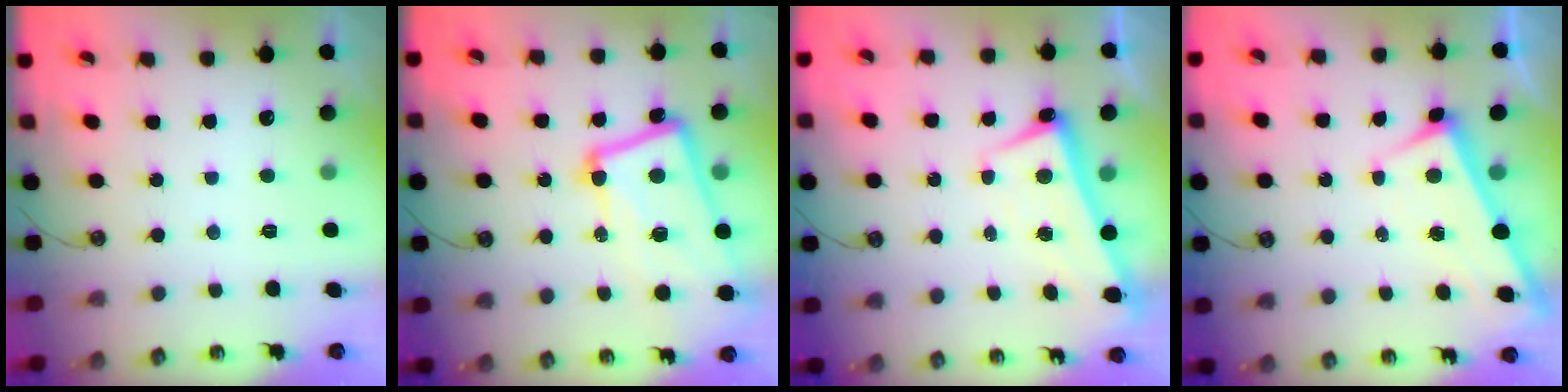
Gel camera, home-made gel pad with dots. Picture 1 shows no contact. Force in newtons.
{"total": 16.7, "press": 16.6, "slide": 2.4}
{"total": 2.7, "press": 2.6, "slide": 0.8}
{"total": 2.5, "press": 2.5, "slide": 0.2}